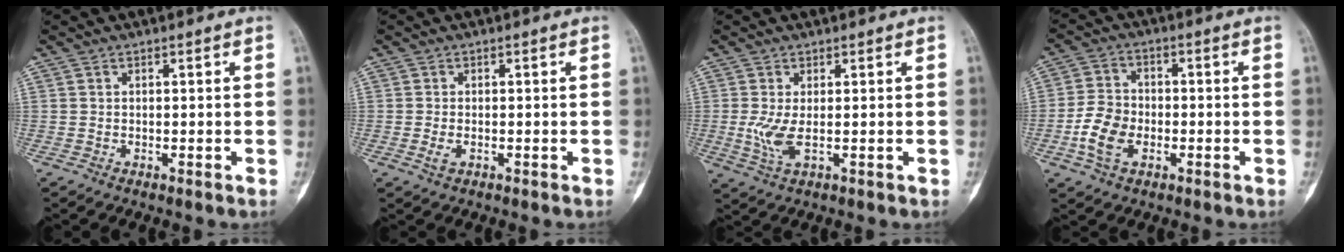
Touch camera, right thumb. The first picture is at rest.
{"total": 1.6, "force": [-0.5, 0.9, 1.2], "torque": [-0.031, -0.003, -0.011]}
{"total": 4.4, "force": [-0.2, 1.5, 4.1], "torque": [-0.103, -0.014, 0.000]}
{"total": 7.8, "force": [-2.4, 5.3, 5.2], "torque": [-0.100, 0.012, -0.052]}